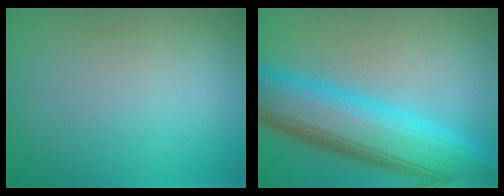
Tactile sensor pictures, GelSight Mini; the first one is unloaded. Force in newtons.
{"total": 10.2, "press": 10.2, "slide": 0.2}